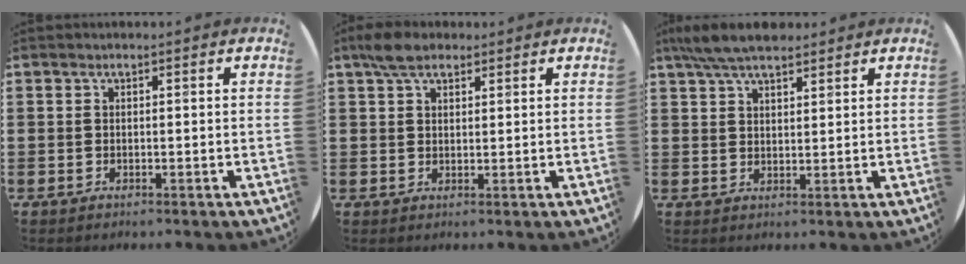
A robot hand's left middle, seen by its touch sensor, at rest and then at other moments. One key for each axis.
{"total": 4.0, "fx": 3.1, "fy": 1.9, "fz": 1.8, "tx": -0.033, "ty": 0.006, "tz": 0.056}
{"total": 6.0, "fx": 5.1, "fy": 1.5, "fz": 2.7, "tx": -0.066, "ty": -0.006, "tz": 0.095}